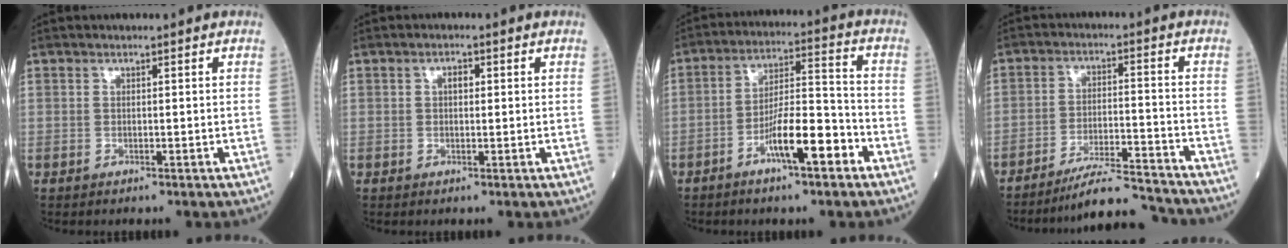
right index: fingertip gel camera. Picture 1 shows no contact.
{"total": 1.5, "force": [0.3, 0.8, 1.3], "torque": [-0.020, 0.005, 0.003]}
{"total": 9.7, "force": [-4.9, 1.7, 8.2], "torque": [-0.144, 0.009, -0.083]}
{"total": 10.8, "force": [-10.4, -0.3, 3.2], "torque": [-0.044, 0.005, -0.174]}